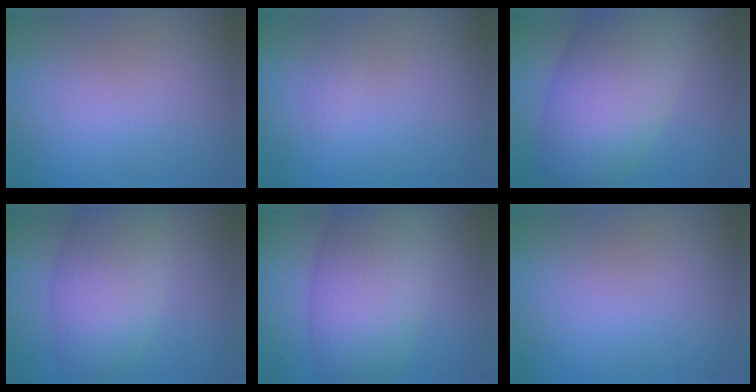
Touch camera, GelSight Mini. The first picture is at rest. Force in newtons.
{"total": 0.6, "press": 0.6, "slide": 0.0}
{"total": 10.6, "press": 10.6, "slide": 0.8}
{"total": 7.0, "press": 7.0, "slide": 0.1}
{"total": 9.0, "press": 9.0, "slide": 0.6}
{"total": 0.0}